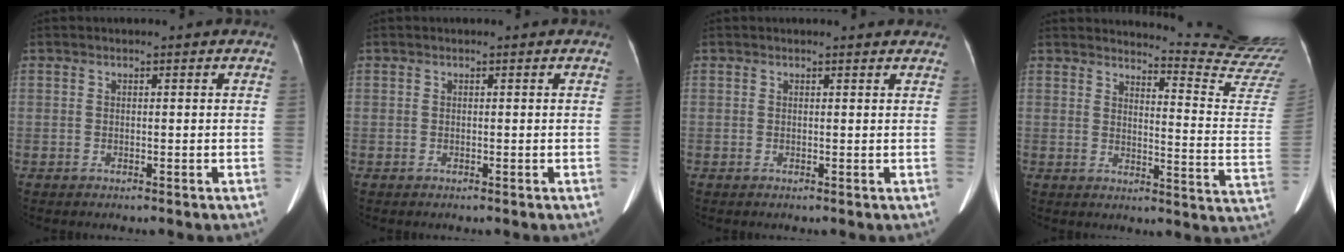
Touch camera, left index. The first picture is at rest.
{"total": 0.0}
{"total": 2.4, "force": [2.3, 0.4, 0.5], "torque": [-0.011, 0.003, 0.018]}
{"total": 16.3, "force": [16.0, -2.4, 1.9], "torque": [-0.023, -0.166, 0.168]}